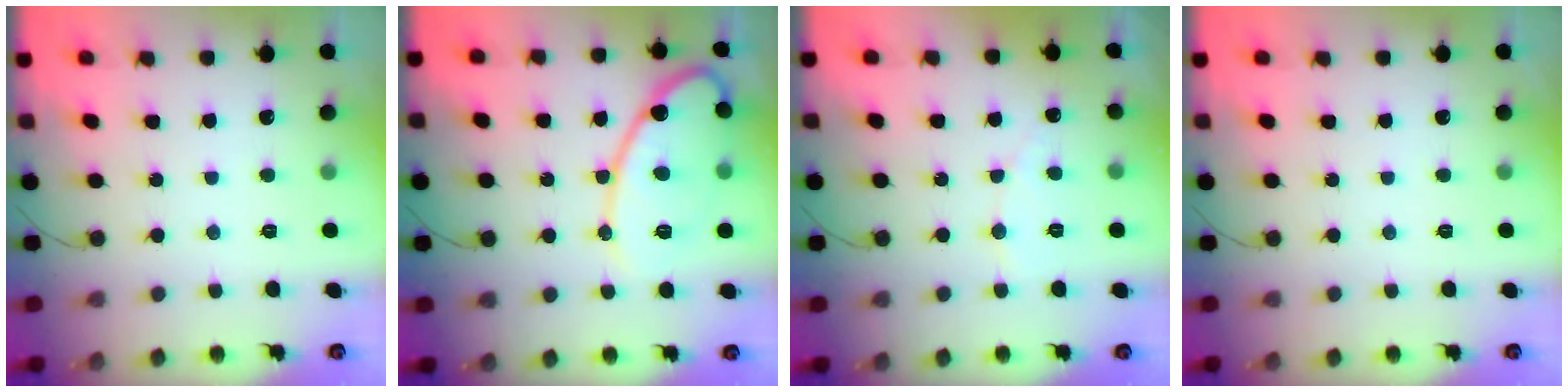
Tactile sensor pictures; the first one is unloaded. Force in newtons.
{"total": 14.1, "press": 14.1, "slide": 1.0}
{"total": 3.7, "press": 3.7, "slide": 0.3}
{"total": 0.0}